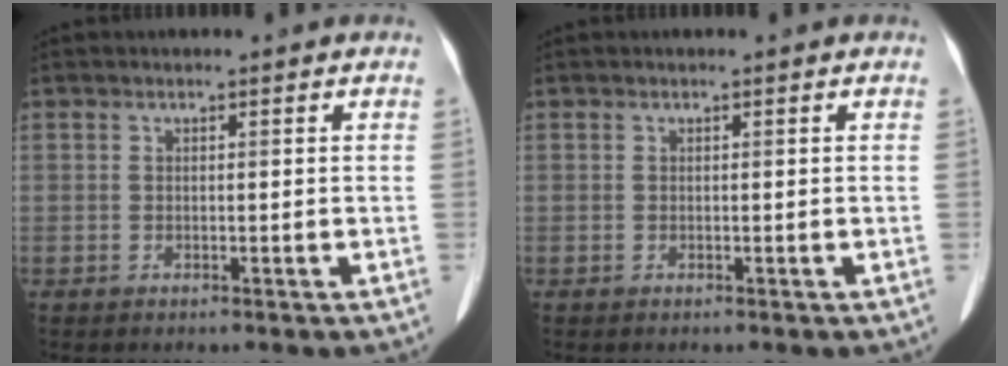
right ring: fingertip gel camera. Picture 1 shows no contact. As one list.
[{"total": 0.0}]